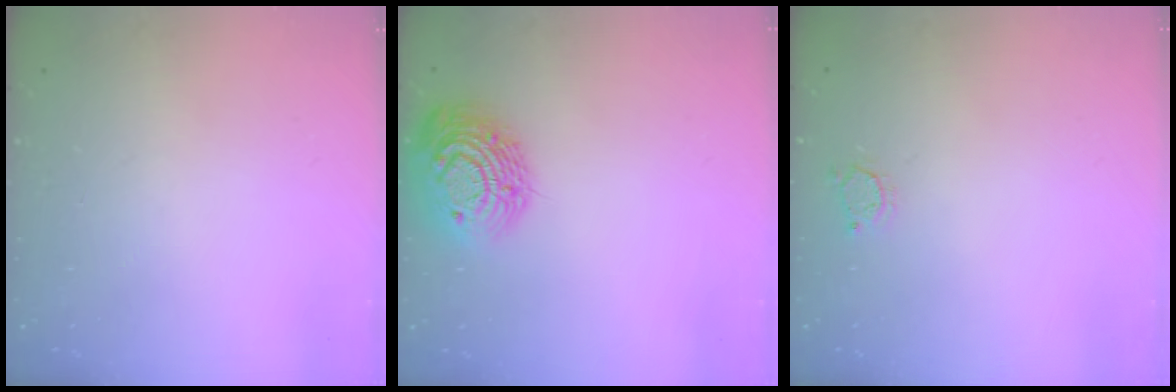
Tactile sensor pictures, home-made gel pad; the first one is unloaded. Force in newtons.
{"total": 15.1, "press": 15.1, "slide": 0.7}
{"total": 2.5, "press": 2.5, "slide": 0.3}